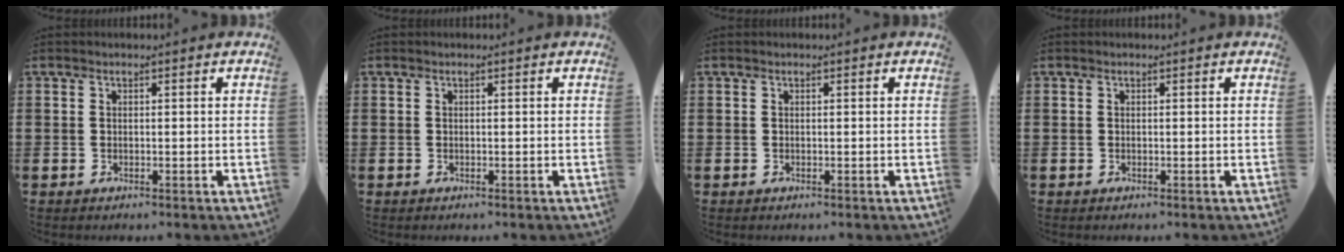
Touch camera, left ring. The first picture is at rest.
{"total": 0.0}
{"total": 0.0}
{"total": 0.0}